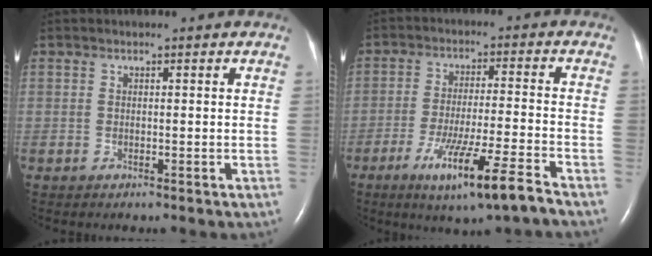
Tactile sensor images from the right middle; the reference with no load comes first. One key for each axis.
{"total": 11.2, "fx": -6.9, "fy": -0.4, "fz": 8.8, "tx": -0.157, "ty": -0.030, "tz": -0.116}